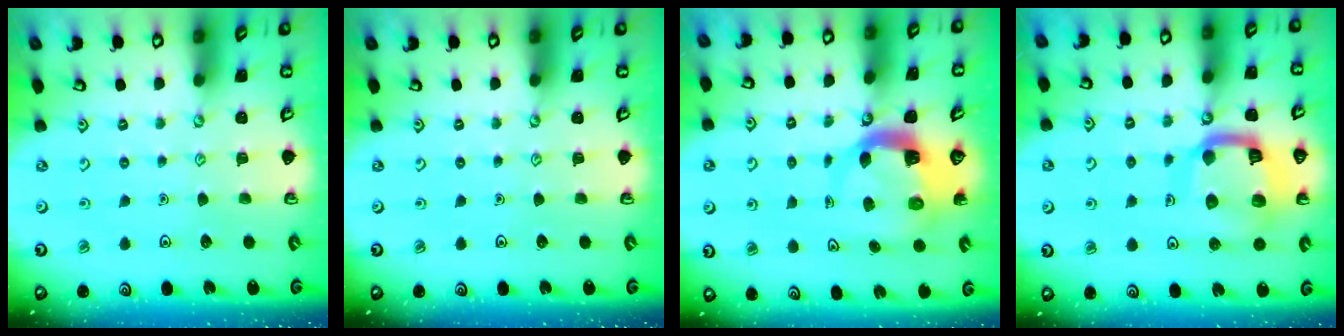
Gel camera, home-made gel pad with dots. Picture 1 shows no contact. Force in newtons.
{"total": 0.0}
{"total": 5.4, "press": 5.3, "slide": 0.8}
{"total": 16.3, "press": 16.2, "slide": 1.8}